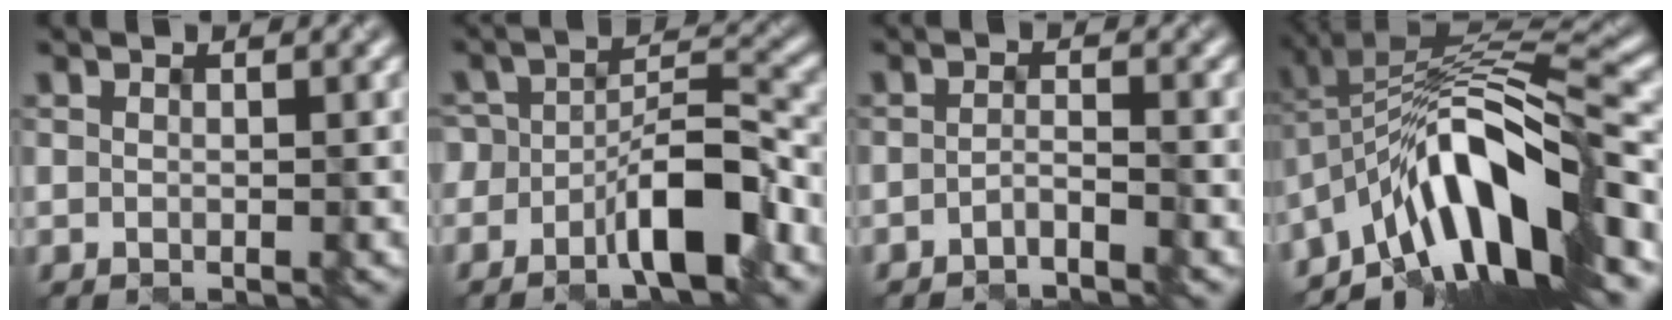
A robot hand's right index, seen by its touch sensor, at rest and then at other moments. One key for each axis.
{"total": 5.9, "fx": -3.5, "fy": 2.2, "fz": 4.2, "tx": -0.061, "ty": 0.015, "tz": -0.061}
{"total": 1.6, "fx": -1.5, "fy": -0.1, "fz": 0.6, "tx": -0.012, "ty": 0.004, "tz": -0.031}
{"total": 10.9, "fx": -5.7, "fy": 2.9, "fz": 8.8, "tx": -0.131, "ty": 0.021, "tz": -0.105}